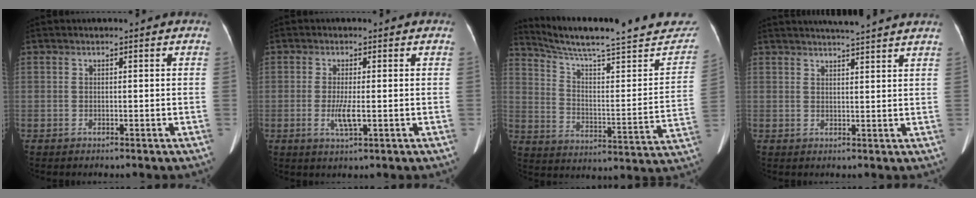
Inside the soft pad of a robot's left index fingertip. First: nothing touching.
{"total": 3.1, "force": [-0.5, 0.4, 3.1], "torque": [-0.064, -0.006, -0.007]}
{"total": 26.8, "force": [23.8, 2.9, 11.9], "torque": [-0.177, -0.052, 0.322]}
{"total": 8.6, "force": [7.9, -0.5, 3.4], "torque": [-0.053, 0.019, 0.095]}